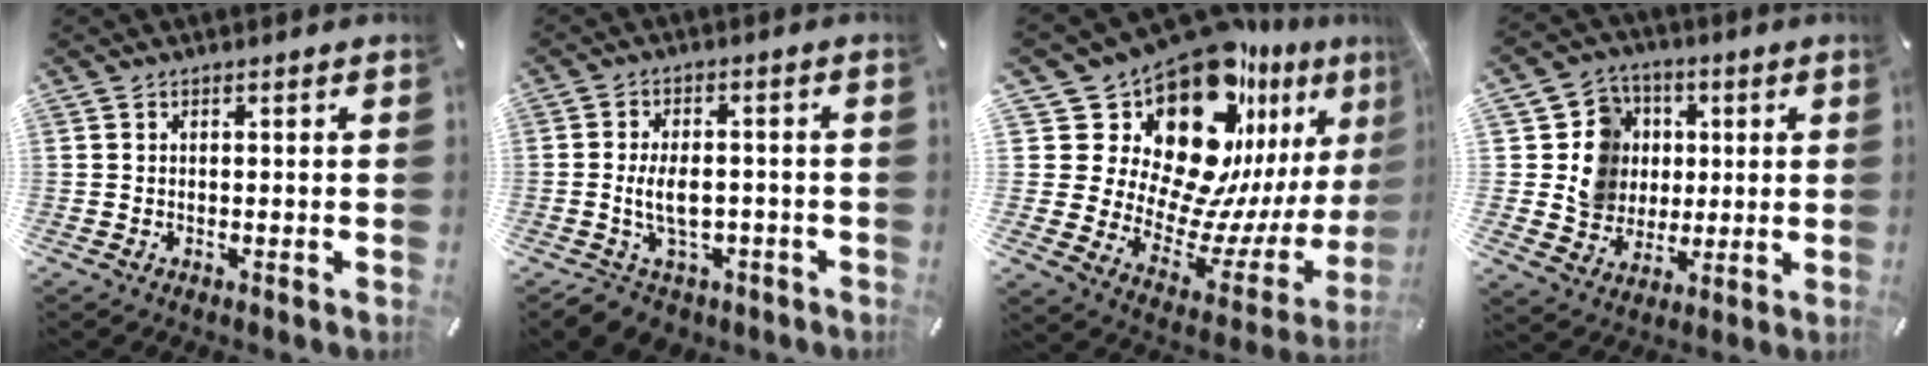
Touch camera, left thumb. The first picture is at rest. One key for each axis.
{"total": 8.6, "fx": -1.8, "fy": 6.1, "fz": 5.8, "tx": -0.109, "ty": 0.015, "tz": -0.030}
{"total": 26.8, "fx": 17.6, "fy": 14.0, "fz": 14.6, "tx": -0.251, "ty": -0.171, "tz": 0.316}
{"total": 13.1, "fx": 1.3, "fy": 12.5, "fz": 3.7, "tx": -0.060, "ty": 0.004, "tz": 0.033}